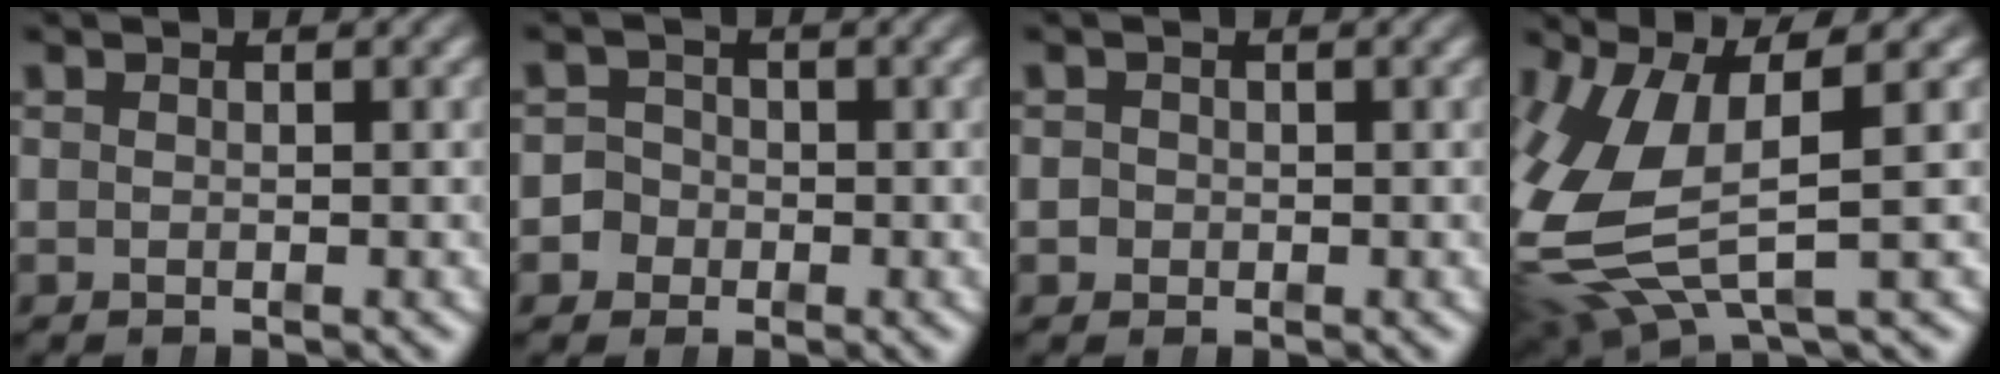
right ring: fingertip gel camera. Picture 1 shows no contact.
{"total": 4.9, "force": [-1.3, 4.6, 0.8], "torque": [-0.028, -0.012, -0.030]}
{"total": 1.6, "force": [-0.4, 1.6, 0.1], "torque": [-0.008, -0.004, -0.010]}
{"total": 9.5, "force": [-0.3, 6.1, 7.3], "torque": [-0.180, -0.023, 0.008]}